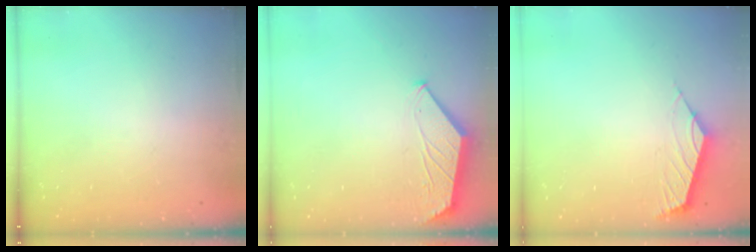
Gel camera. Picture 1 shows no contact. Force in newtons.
{"total": 1.6, "press": 1.6, "slide": 0.4}
{"total": 2.4, "press": 2.3, "slide": 0.6}